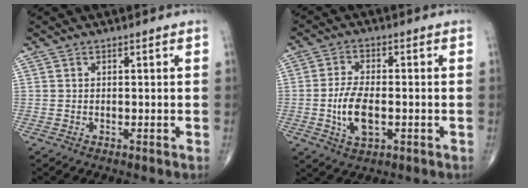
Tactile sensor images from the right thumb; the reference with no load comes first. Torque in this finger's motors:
{"motor_torque": [0.02, 0.29, 0.50, 0.47, 0.23]}